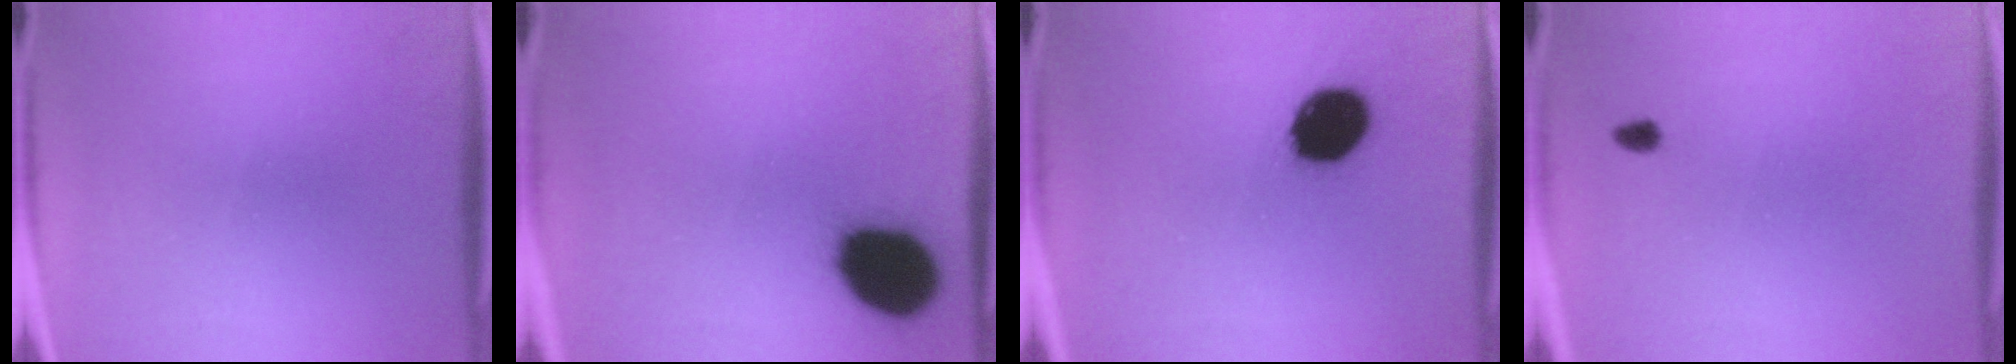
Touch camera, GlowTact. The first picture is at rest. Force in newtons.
{"total": 19.4}
{"total": 14.4}
{"total": 1.5}